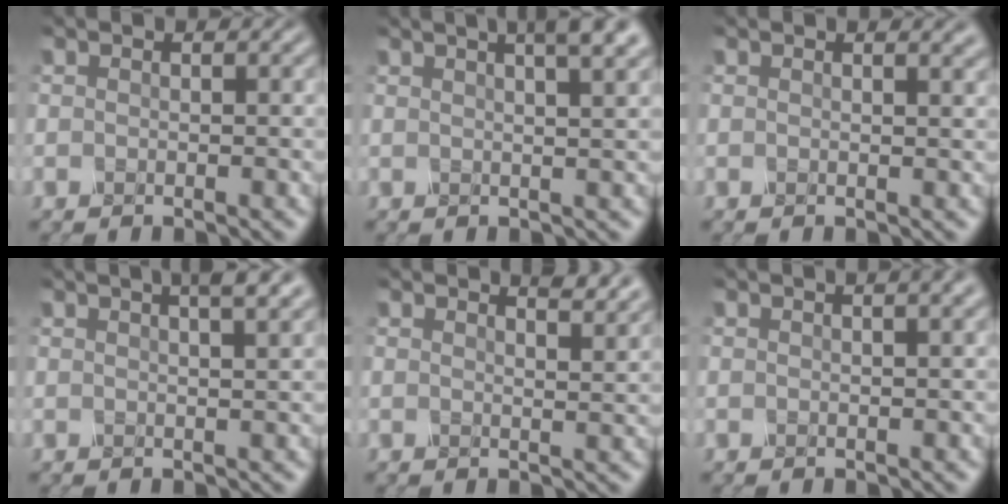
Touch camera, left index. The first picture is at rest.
{"total": 6.1, "force": [3.6, 2.0, 4.4], "torque": [-0.030, 0.034, 0.015]}
{"total": 1.8, "force": [1.4, 0.6, 1.0], "torque": [-0.004, 0.002, 0.017]}
{"total": 4.6, "force": [2.8, 1.4, 3.4], "torque": [-0.024, 0.023, 0.009]}
{"total": 3.1, "force": [2.6, 0.7, 1.5], "torque": [-0.011, 0.007, 0.022]}
{"total": 2.7, "force": [1.5, 0.9, 2.0], "torque": [-0.010, 0.007, 0.004]}